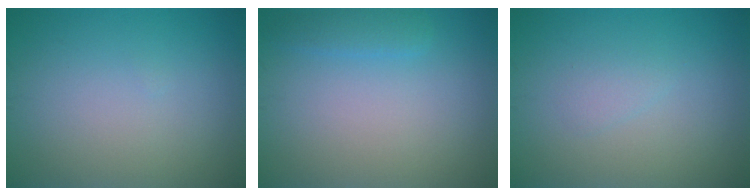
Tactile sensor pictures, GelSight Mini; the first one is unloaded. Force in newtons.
{"total": 1.4, "press": 1.4, "slide": 0.1}
{"total": 0.9, "press": 0.9, "slide": 0.2}